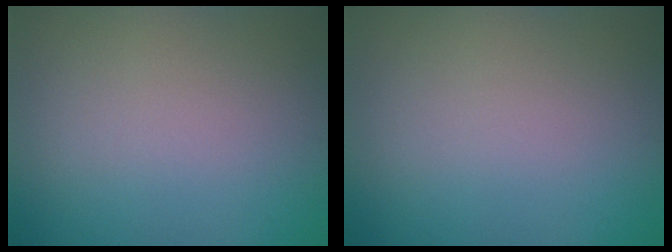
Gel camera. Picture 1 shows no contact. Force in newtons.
{"total": 0.0}